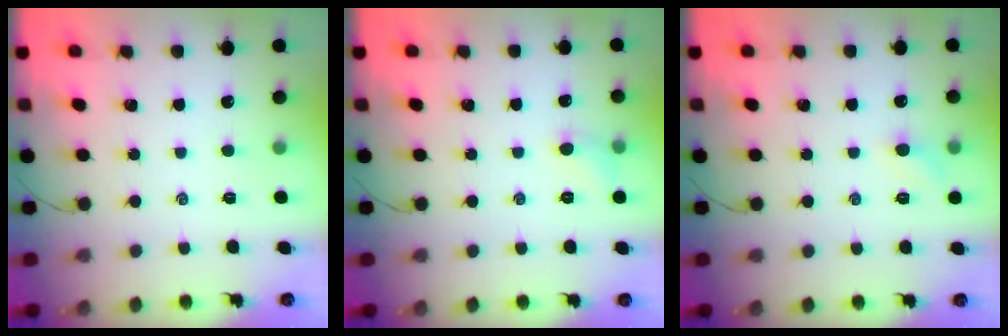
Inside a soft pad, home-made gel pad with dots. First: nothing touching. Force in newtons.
{"total": 4.9, "press": 4.6, "slide": 1.6}
{"total": 5.1, "press": 4.8, "slide": 1.6}